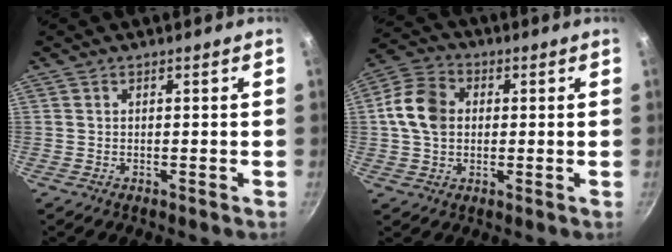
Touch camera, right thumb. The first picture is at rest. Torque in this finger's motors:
{"motor_torque": [0.17, 0.18, 0.24, -0.22, 0.06]}